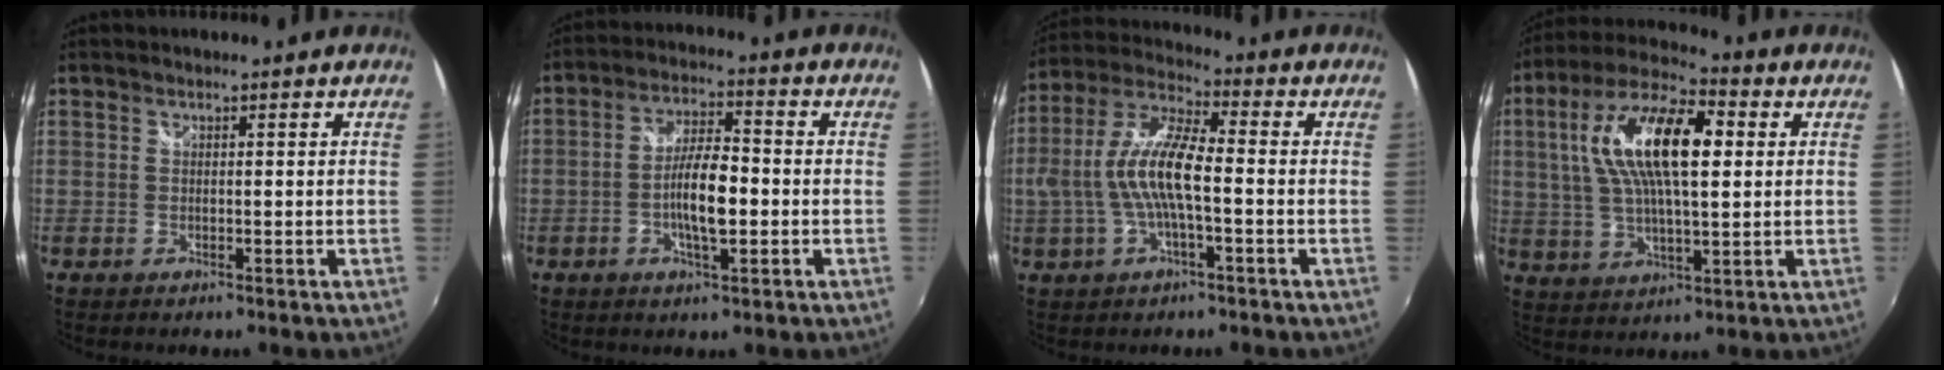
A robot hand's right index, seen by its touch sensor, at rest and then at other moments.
{"total": 8.2, "force": [-1.9, 2.3, 7.6], "torque": [-0.144, 0.005, -0.034]}
{"total": 11.9, "force": [-1.5, 2.9, 11.5], "torque": [-0.226, 0.007, -0.026]}
{"total": 17.3, "force": [3.8, 6.5, 15.6], "torque": [-0.295, 0.023, 0.061]}